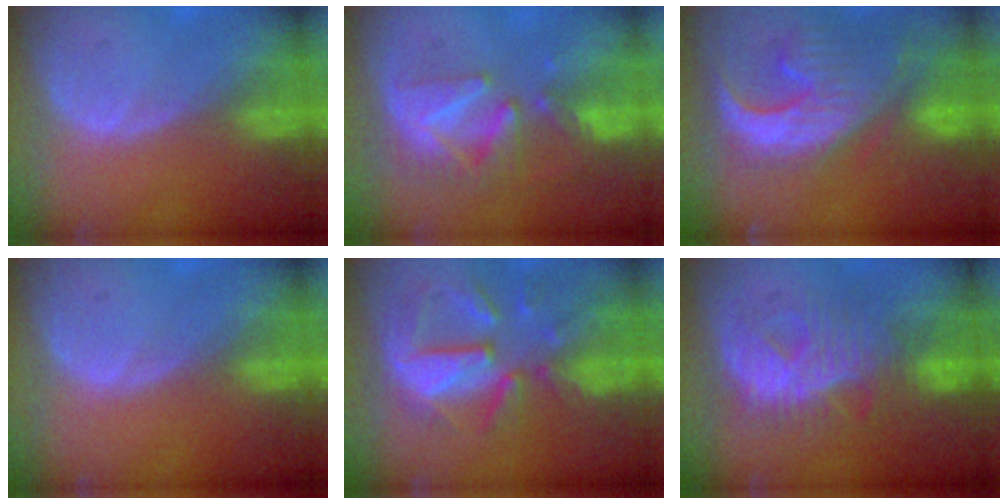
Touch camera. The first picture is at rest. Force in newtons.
{"total": 8.5, "press": 8.0, "slide": 3.1}
{"total": 13.6, "press": 11.5, "slide": 7.2}
{"total": 0.0}
{"total": 11.0, "press": 9.7, "slide": 5.3}
{"total": 9.1, "press": 9.1, "slide": 0.5}